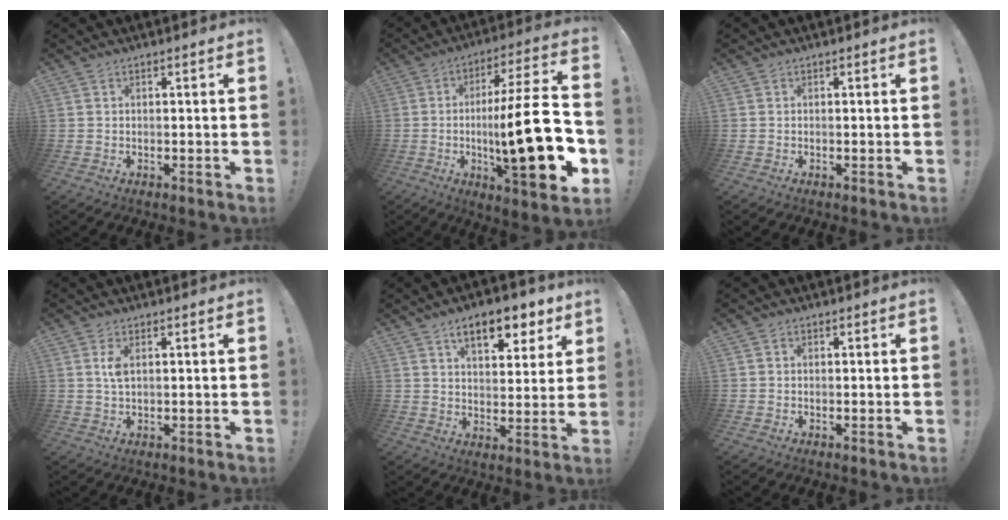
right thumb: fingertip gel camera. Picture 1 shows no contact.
{"total": 24.5, "force": [-3.6, 4.8, 23.8], "torque": [-0.395, 0.003, -0.061]}
{"total": 0.0}
{"total": 3.5, "force": [1.1, 1.2, 3.1], "torque": [-0.056, -0.005, 0.013]}
{"total": 11.8, "force": [6.8, 5.1, 8.1], "torque": [-0.109, -0.034, 0.115]}
{"total": 0.7, "force": [0.1, 0.7, 0.2], "torque": [0.002, 0.001, 0.000]}